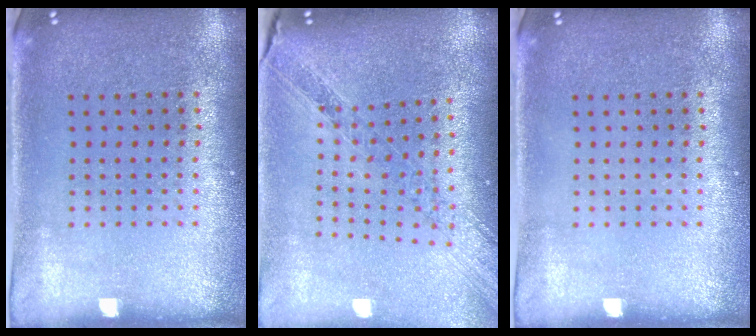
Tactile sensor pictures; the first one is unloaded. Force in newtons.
{"total": 1.2, "press": 1.2, "slide": 0.3}
{"total": 0.0}